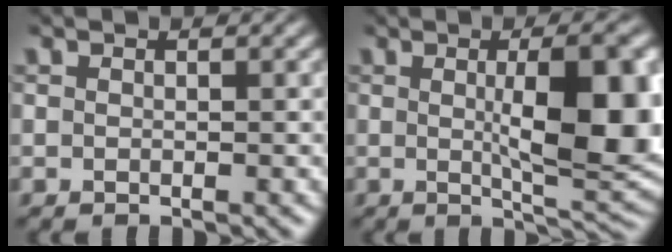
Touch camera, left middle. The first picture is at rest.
{"total": 9.7, "force": [0.7, 2.7, 9.3], "torque": [-0.122, -0.003, 0.015]}